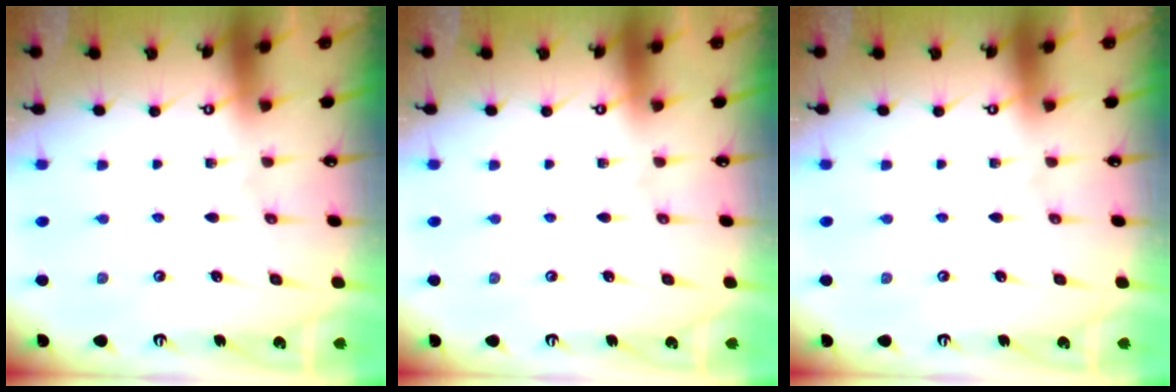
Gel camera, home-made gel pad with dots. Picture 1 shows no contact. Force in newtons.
{"total": 0.0}
{"total": 0.0}